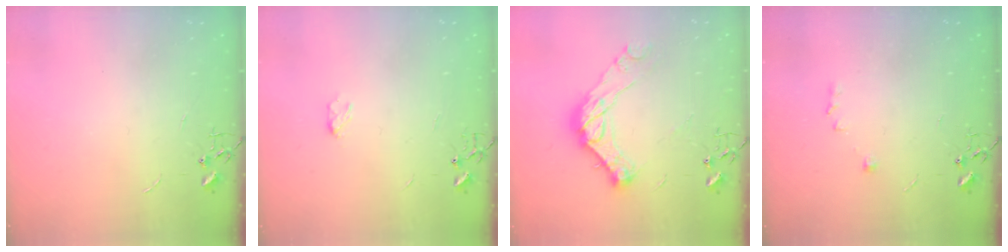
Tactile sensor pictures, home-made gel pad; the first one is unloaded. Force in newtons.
{"total": 3.5, "press": 3.5, "slide": 0.5}
{"total": 16.1, "press": 16.1, "slide": 1.1}
{"total": 6.1, "press": 6.0, "slide": 0.9}